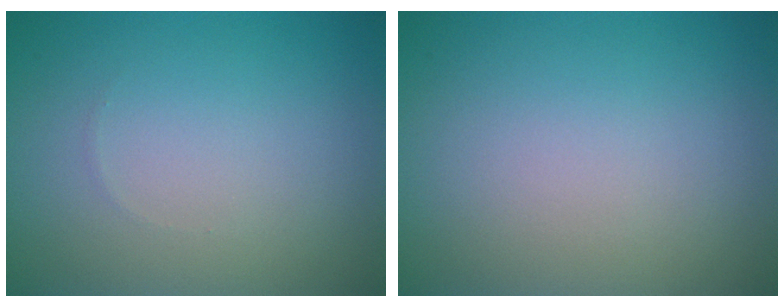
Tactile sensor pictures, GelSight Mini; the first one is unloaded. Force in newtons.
{"total": 0.0}